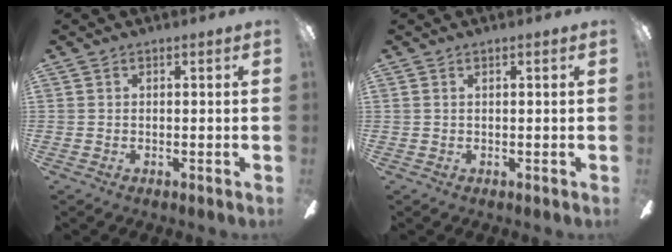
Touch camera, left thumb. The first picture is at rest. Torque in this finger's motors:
{"motor_torque": [-0.28, -0.20, -0.51, 0.30, -0.02]}